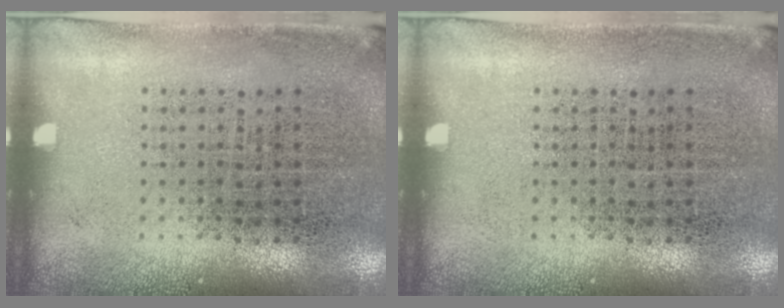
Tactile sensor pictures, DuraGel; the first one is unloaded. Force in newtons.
{"total": 0.0}